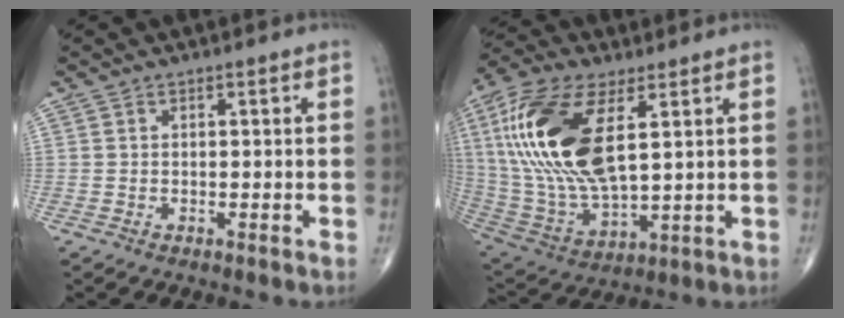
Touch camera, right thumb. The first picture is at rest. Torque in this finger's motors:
{"motor_torque": [0.42, 3.95, 2.19, 0.58, 0.79]}